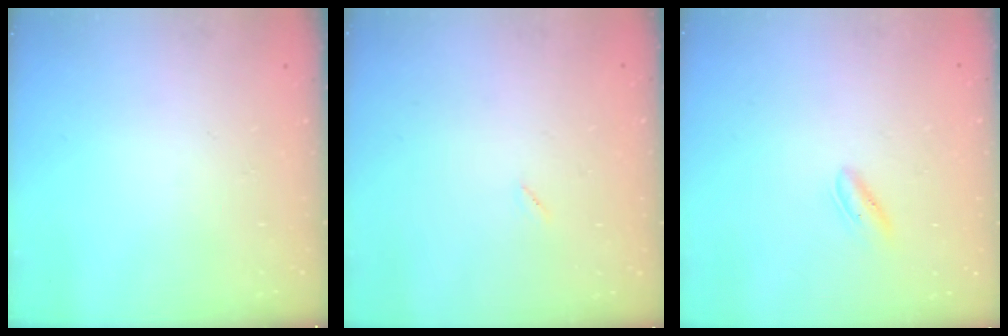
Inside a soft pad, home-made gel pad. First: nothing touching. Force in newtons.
{"total": 2.0, "press": 2.0, "slide": 0.1}
{"total": 1.3, "press": 1.1, "slide": 0.6}